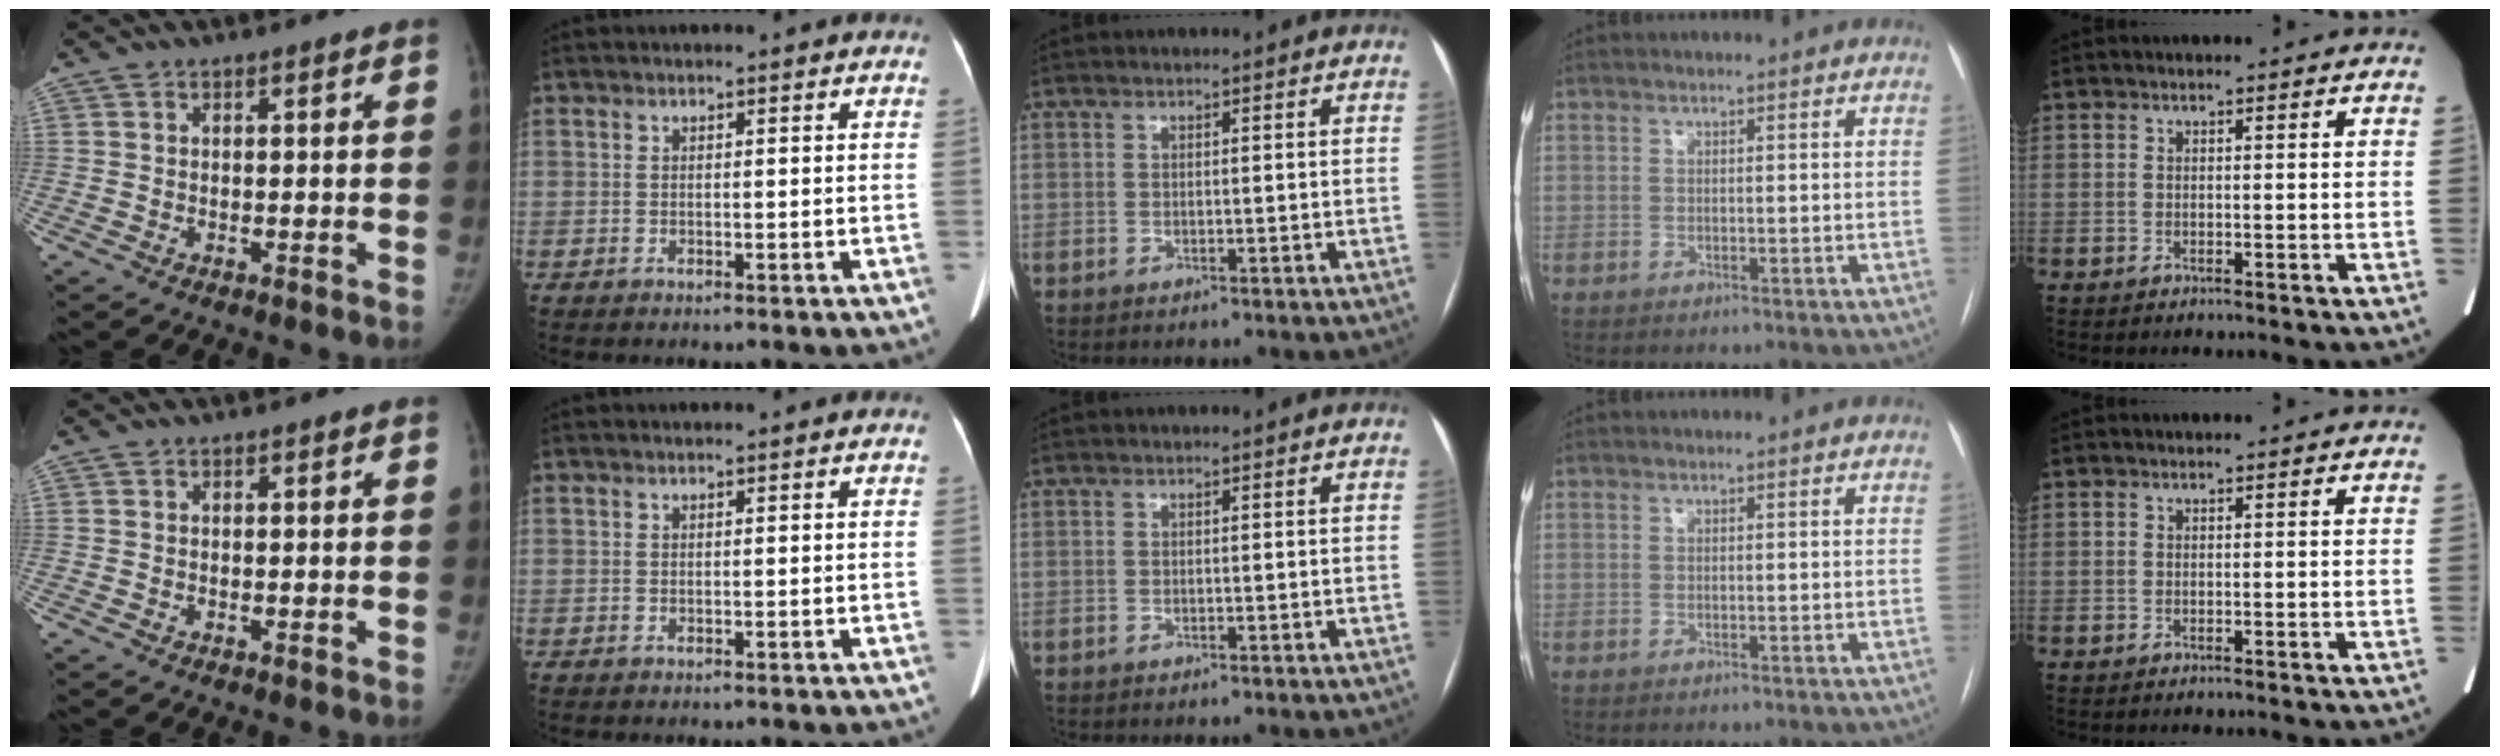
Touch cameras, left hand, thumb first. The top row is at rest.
{}